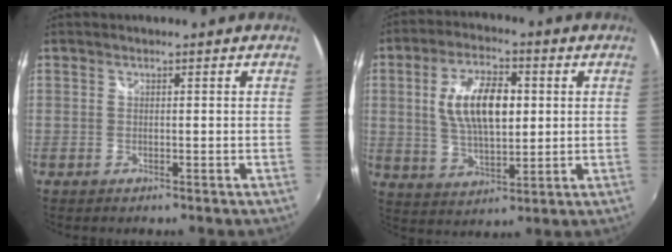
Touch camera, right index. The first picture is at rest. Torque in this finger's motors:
{"motor_torque": [0.51, 0.15, 0.45, 0.09]}